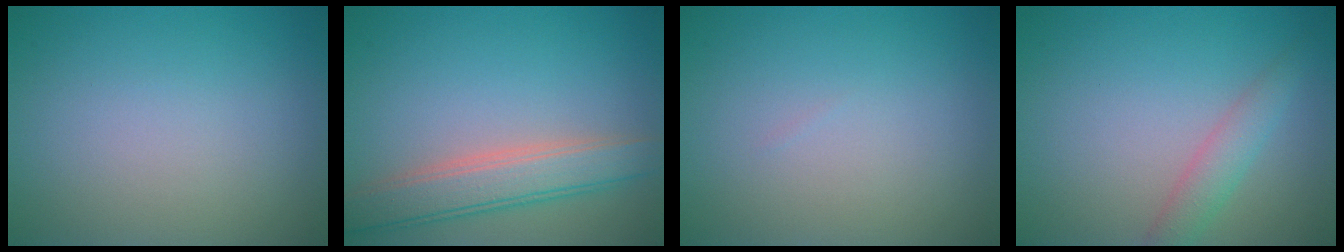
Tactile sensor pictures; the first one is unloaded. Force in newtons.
{"total": 4.6, "press": 4.6, "slide": 0.4}
{"total": 0.0}
{"total": 2.3, "press": 2.3, "slide": 0.0}